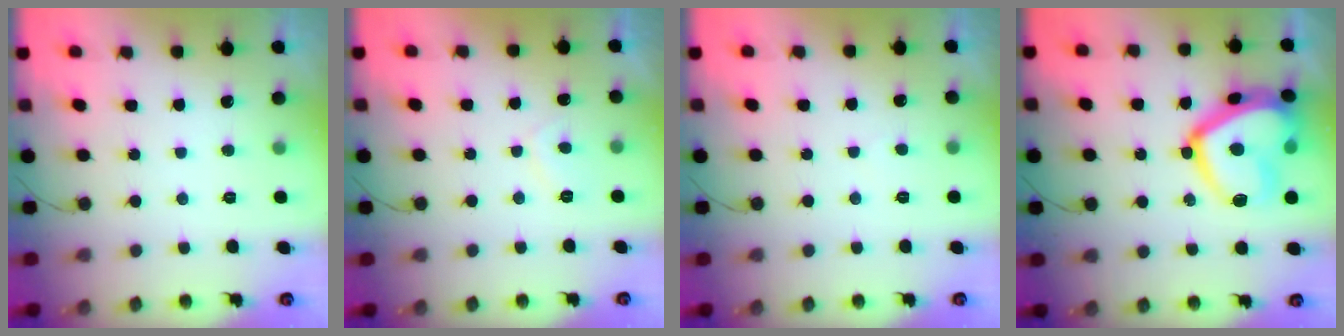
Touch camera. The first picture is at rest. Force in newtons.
{"total": 1.7, "press": 1.6, "slide": 0.7}
{"total": 2.8, "press": 2.8, "slide": 0.3}
{"total": 20.3, "press": 20.2, "slide": 1.7}